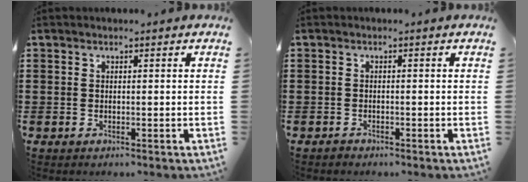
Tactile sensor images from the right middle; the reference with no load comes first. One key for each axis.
{"total": 0.7, "fx": -0.7, "fy": 0.3, "fz": 0.1, "tx": -0.003, "ty": 0.001, "tz": -0.015}